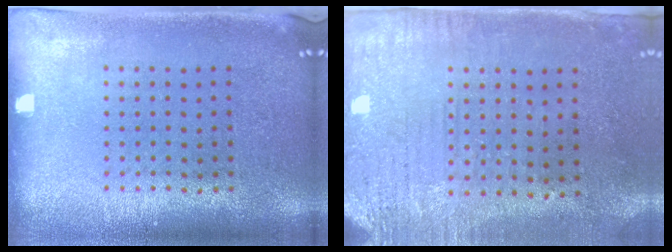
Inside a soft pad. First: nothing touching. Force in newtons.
{"total": 3.1, "press": 2.4, "slide": 1.8}